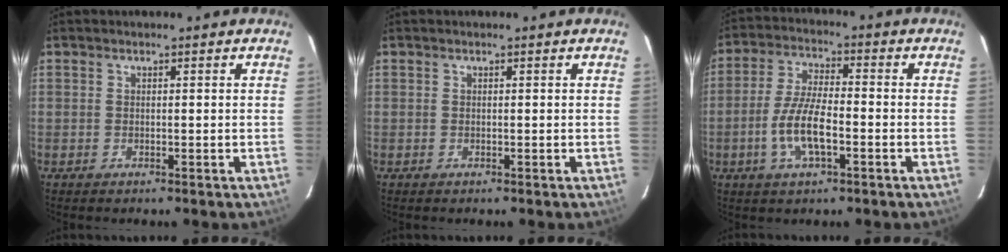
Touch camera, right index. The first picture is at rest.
{"total": 0.0}
{"total": 9.2, "force": [-3.1, 3.0, 8.2], "torque": [-0.167, -0.001, -0.059]}